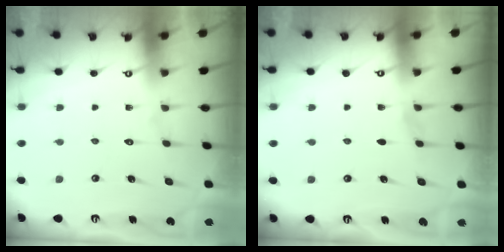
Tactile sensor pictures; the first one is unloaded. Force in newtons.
{"total": 3.1, "press": 2.3, "slide": 2.1}